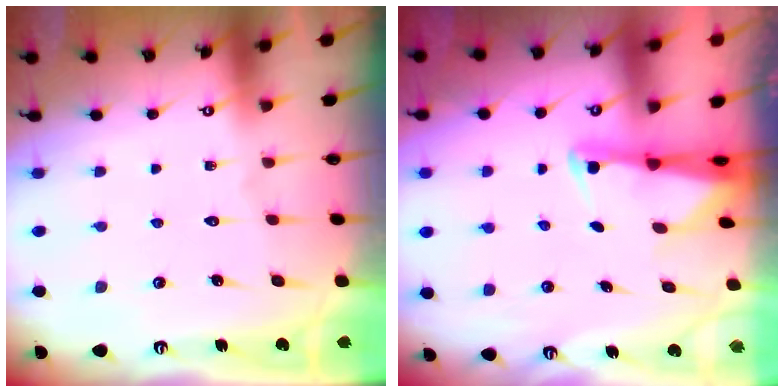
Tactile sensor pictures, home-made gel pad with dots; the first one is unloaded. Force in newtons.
{"total": 2.6, "press": 2.6, "slide": 0.5}